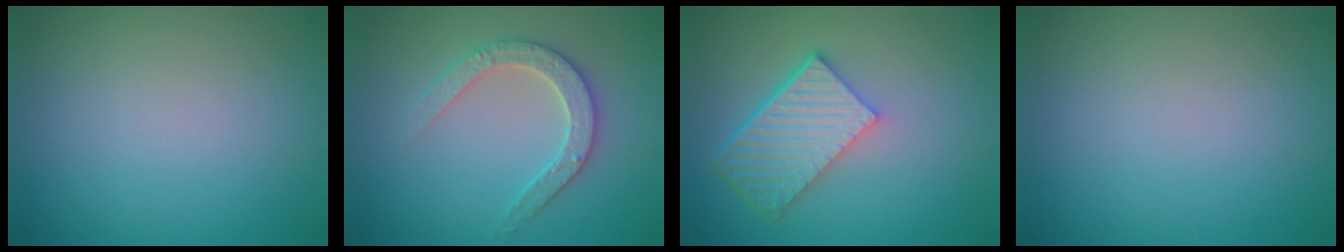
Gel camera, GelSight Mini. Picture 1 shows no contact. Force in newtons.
{"total": 2.9, "press": 2.9, "slide": 0.5}
{"total": 6.5, "press": 4.6, "slide": 4.6}
{"total": 0.0}